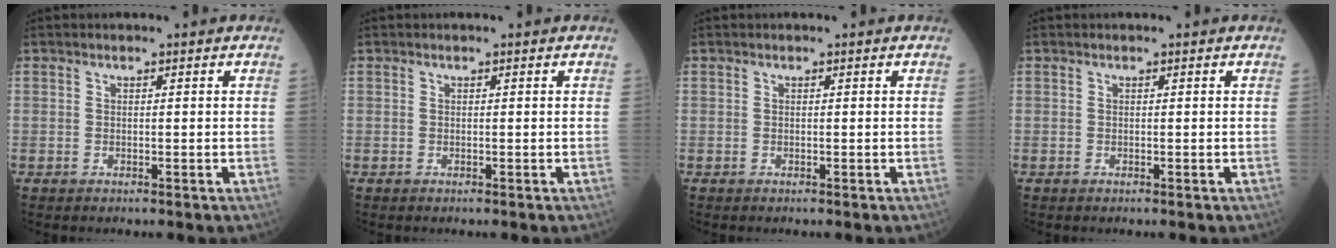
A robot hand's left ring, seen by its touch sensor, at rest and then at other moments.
{"total": 0.0}
{"total": 0.0}
{"total": 0.0}